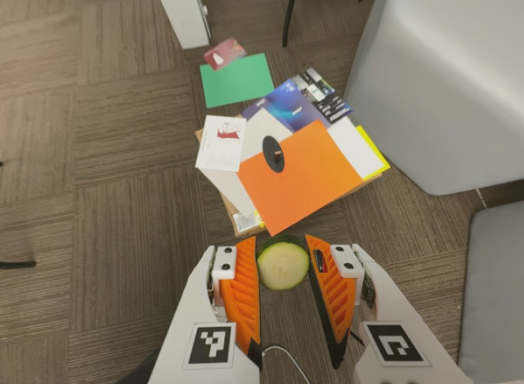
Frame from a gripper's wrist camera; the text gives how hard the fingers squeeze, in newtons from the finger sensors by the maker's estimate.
{"total": 9.5, "left": 10.2, "right": 8.7}